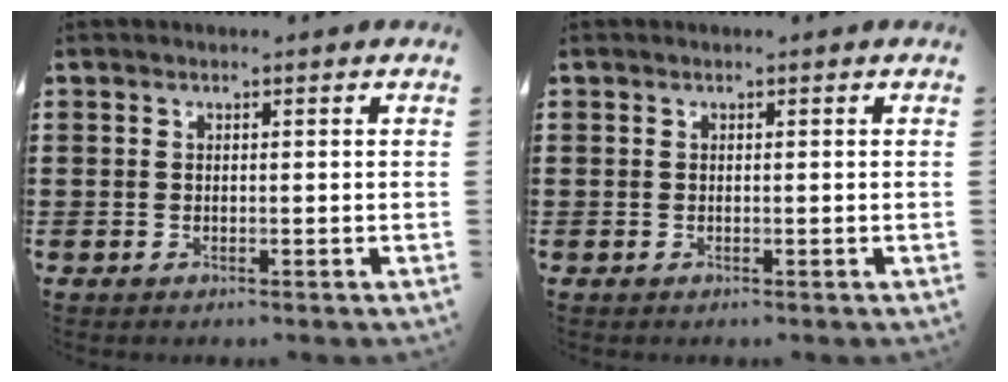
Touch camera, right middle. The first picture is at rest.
{"total": 0.0}